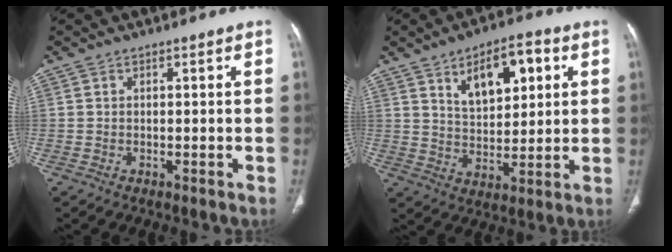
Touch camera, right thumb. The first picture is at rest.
{"total": 12.2, "force": [5.1, 6.2, 9.2], "torque": [-0.113, -0.013, 0.086]}